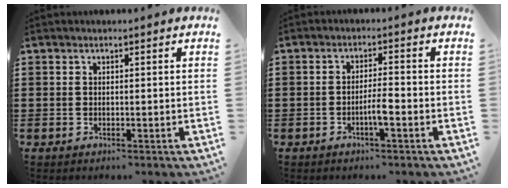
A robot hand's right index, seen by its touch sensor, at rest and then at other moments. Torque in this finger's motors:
{"motor_torque": [1.87, 0.27, 0.50, 0.12]}